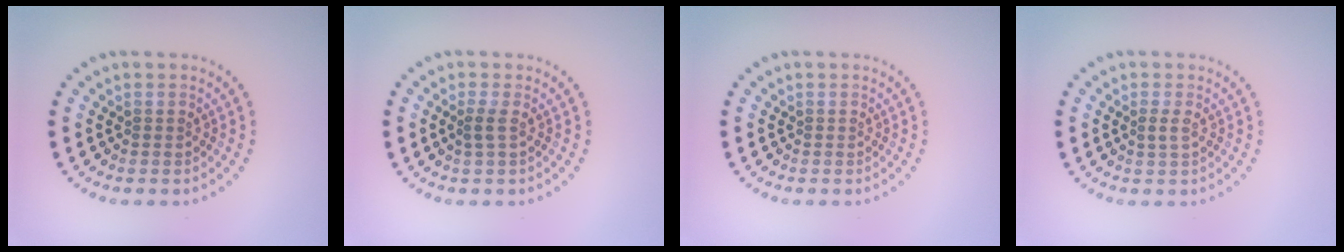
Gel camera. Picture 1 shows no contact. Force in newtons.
{"total": 1.0, "press": 0.7, "slide": 0.6}
{"total": 0.0}
{"total": 0.8, "press": 0.8, "slide": 0.3}